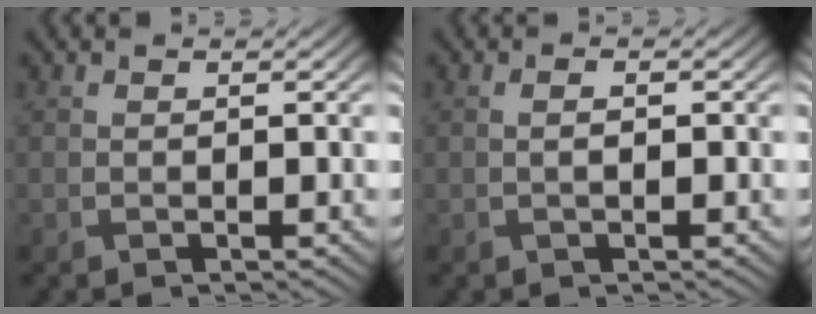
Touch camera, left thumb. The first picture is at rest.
{"total": 1.0, "force": [0.0, 0.3, 0.9], "torque": [-0.015, -0.001, 0.003]}